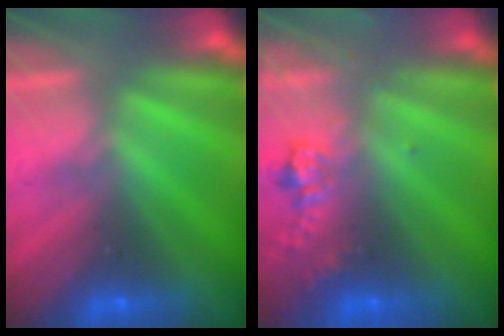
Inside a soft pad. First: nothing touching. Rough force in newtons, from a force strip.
{"total": 2.4}